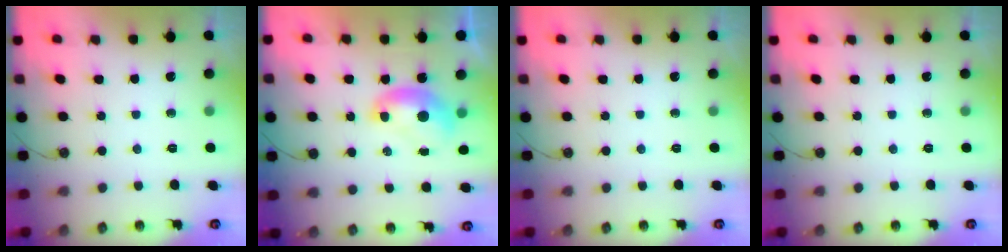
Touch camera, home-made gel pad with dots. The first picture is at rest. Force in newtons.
{"total": 1.5, "press": 1.5, "slide": 0.1}
{"total": 0.0}
{"total": 0.0}